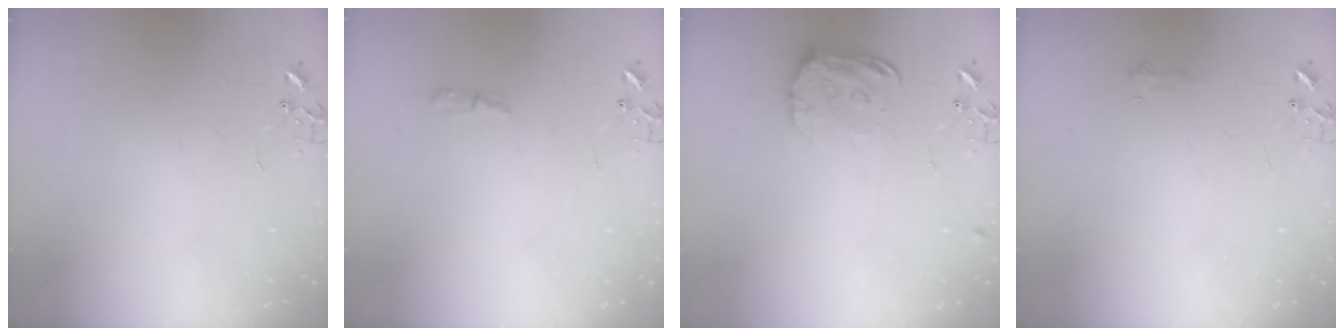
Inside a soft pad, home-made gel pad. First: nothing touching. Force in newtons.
{"total": 4.7, "press": 4.7, "slide": 0.7}
{"total": 11.5, "press": 11.5, "slide": 0.6}
{"total": 6.0, "press": 5.9, "slide": 0.7}